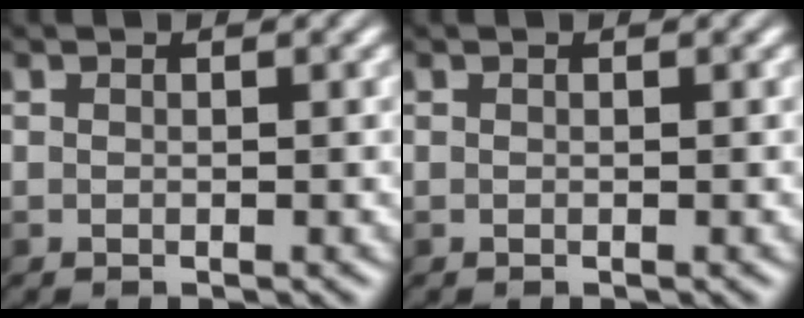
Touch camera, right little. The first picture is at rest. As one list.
[{"total": 0.0}]